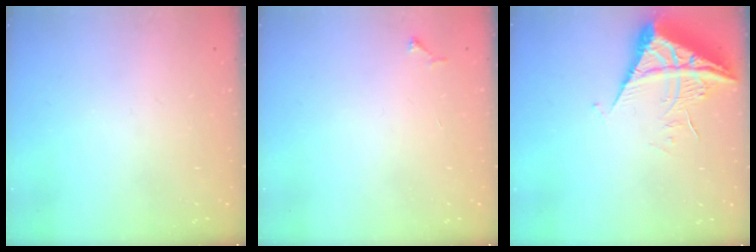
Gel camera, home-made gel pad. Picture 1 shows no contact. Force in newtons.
{"total": 4.5, "press": 4.5, "slide": 0.6}
{"total": 7.8, "press": 7.7, "slide": 0.9}